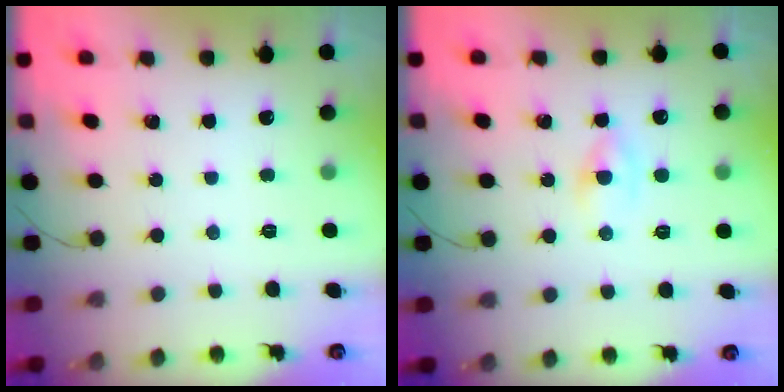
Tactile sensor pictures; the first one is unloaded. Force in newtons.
{"total": 1.4, "press": 1.1, "slide": 0.9}